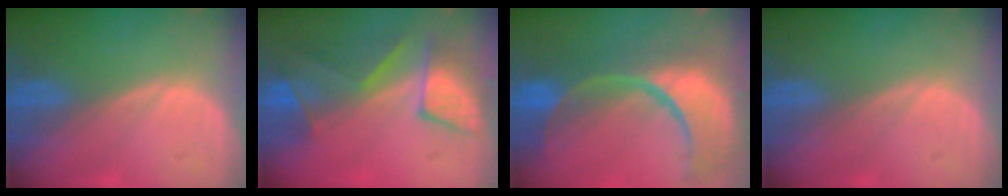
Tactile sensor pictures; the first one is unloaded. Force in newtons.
{"total": 8.1, "press": 7.9, "slide": 1.8}
{"total": 14.2, "press": 11.3, "slide": 8.7}
{"total": 0.0}